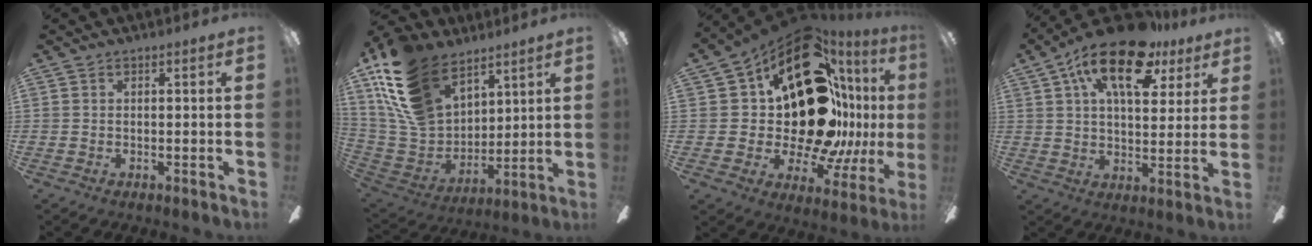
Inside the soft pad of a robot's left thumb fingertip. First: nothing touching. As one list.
[{"total": 21.3, "force": [13.0, 12.8, 11.0], "torque": [-0.261, -0.056, 0.248]}, {"total": 27.1, "force": [5.8, 14.8, 21.9], "torque": [-0.369, -0.078, 0.129]}, {"total": 19.6, "force": [10.5, 9.1, 13.9], "torque": [-0.226, -0.032, 0.176]}]